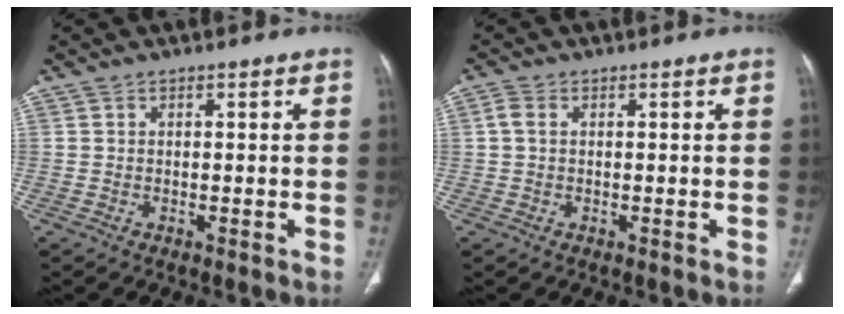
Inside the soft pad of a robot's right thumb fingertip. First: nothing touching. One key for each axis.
{"total": 2.0, "fx": 0.2, "fy": 1.5, "fz": 1.3, "tx": -0.033, "ty": 0.004, "tz": 0.002}